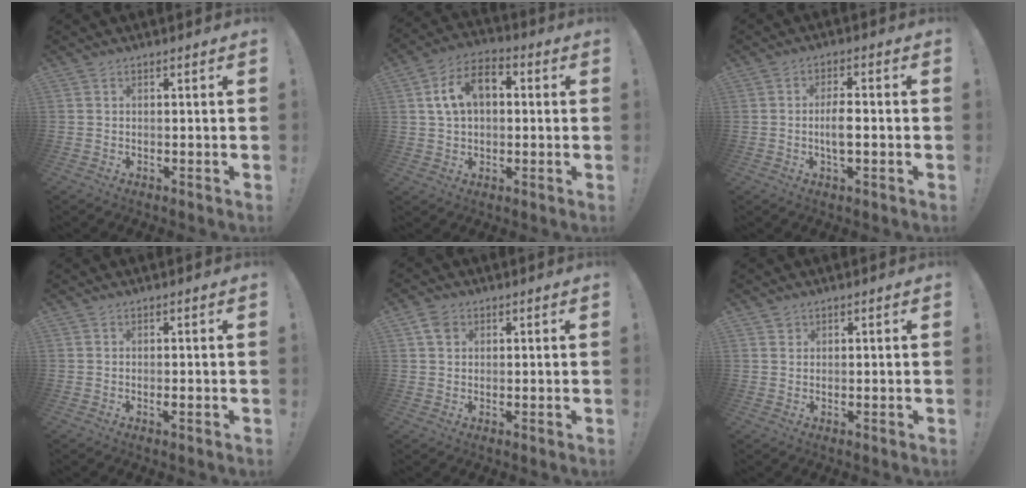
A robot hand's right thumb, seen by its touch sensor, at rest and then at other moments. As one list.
[{"total": 11.2, "force": [2.7, 7.5, 7.9], "torque": [-0.132, 0.016, 0.056]}, {"total": 5.6, "force": [-1.0, 1.7, 5.2], "torque": [-0.101, 0.001, -0.022]}, {"total": 0.8, "force": [-0.2, -0.1, 0.8], "torque": [-0.018, 0.000, -0.003]}, {"total": 4.1, "force": [1.9, 3.3, 1.5], "torque": [-0.016, -0.004, 0.034]}, {"total": 1.1, "force": [0.8, 0.7, 0.1], "torque": [0.003, -0.003, 0.015]}]